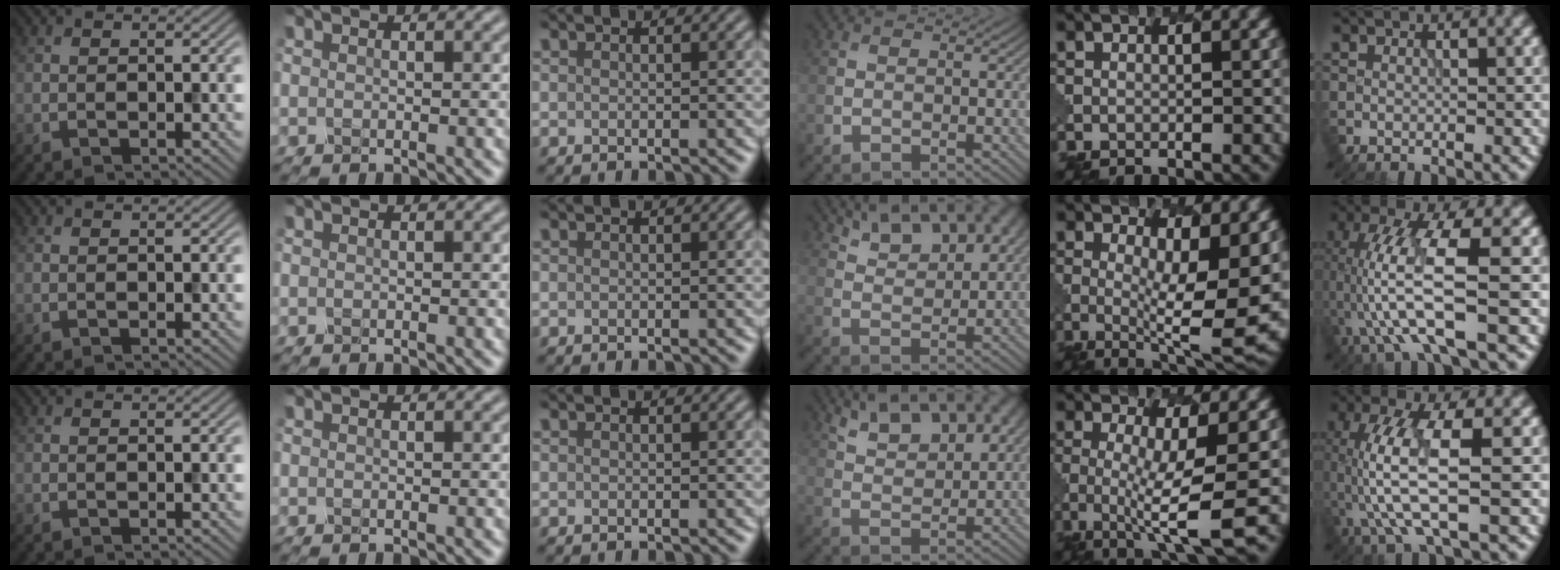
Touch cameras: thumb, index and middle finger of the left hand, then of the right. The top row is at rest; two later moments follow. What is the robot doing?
{"motion": "dispense", "object": "oil cruet"}